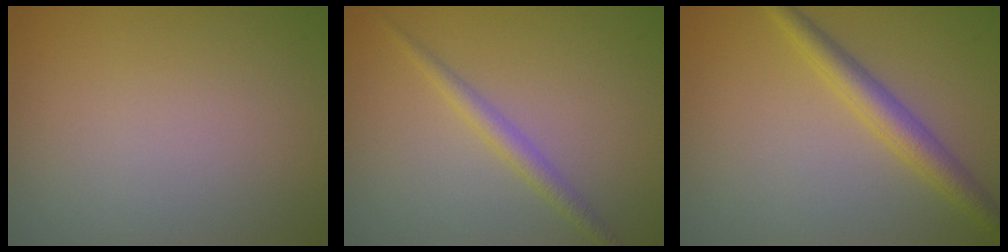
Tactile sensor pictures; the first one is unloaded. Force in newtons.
{"total": 1.8, "press": 1.8, "slide": 0.0}
{"total": 3.2, "press": 3.2, "slide": 0.1}